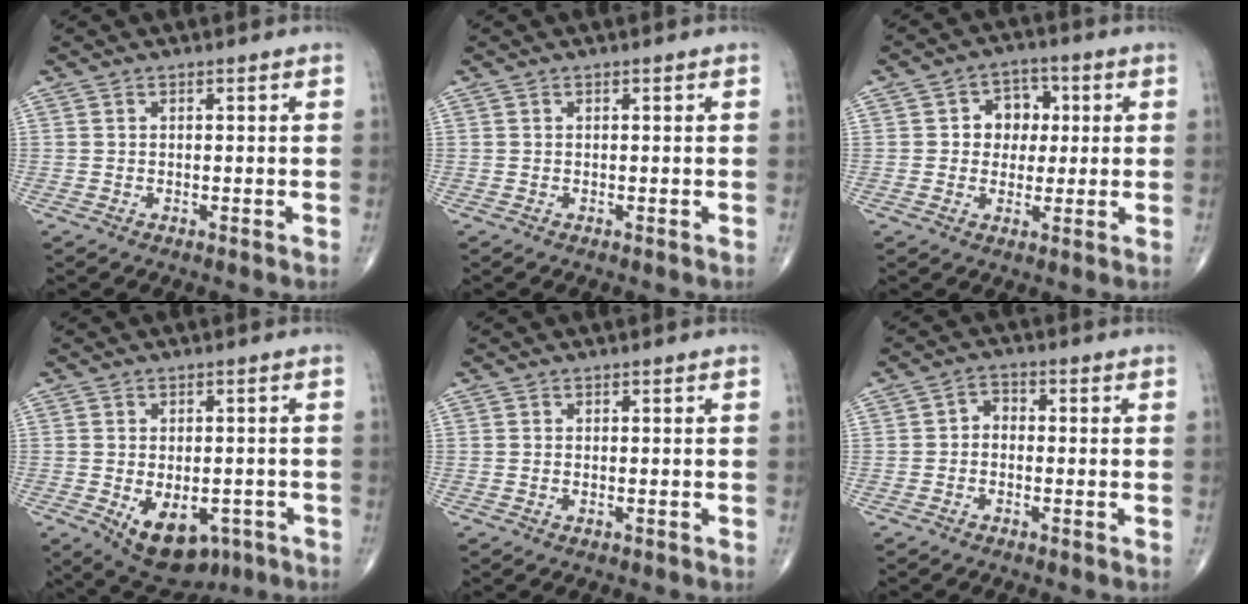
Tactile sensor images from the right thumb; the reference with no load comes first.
{"total": 0.0}
{"total": 7.1, "force": [1.0, 5.9, 3.8], "torque": [-0.007, 0.008, 0.009]}
{"total": 11.0, "force": [-4.4, 6.6, 7.7], "torque": [-0.090, 0.006, -0.050]}
{"total": 0.5, "force": [-0.2, 0.2, 0.4], "torque": [-0.009, 0.001, -0.003]}
{"total": 2.7, "force": [-0.6, 2.1, 1.7], "torque": [-0.012, 0.017, -0.023]}